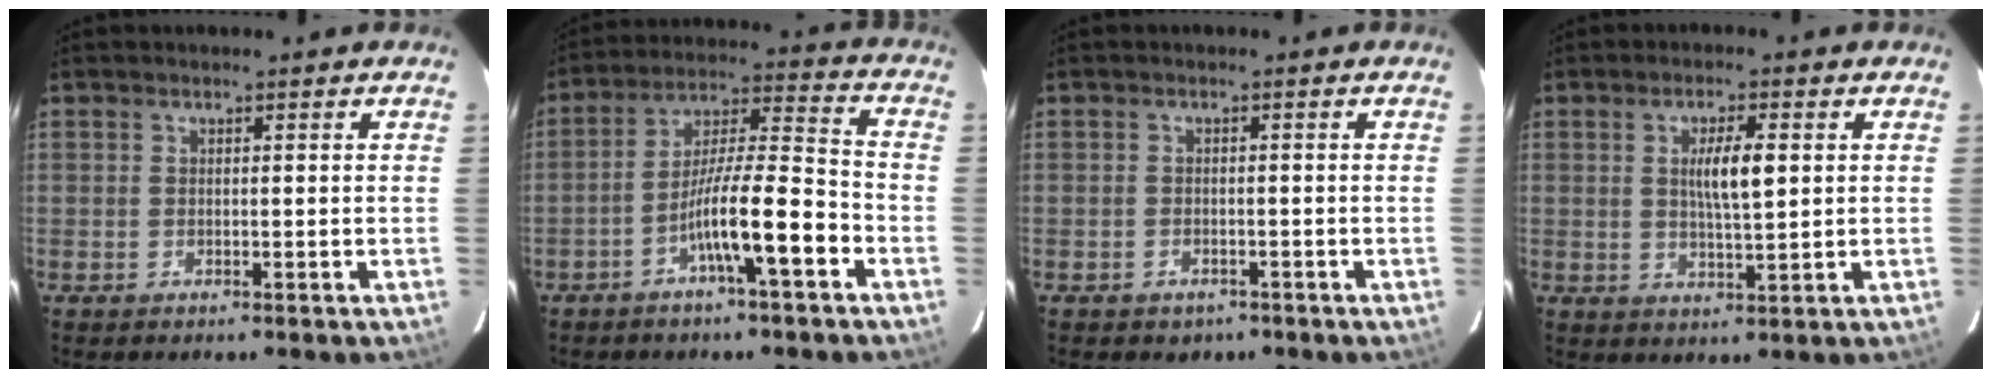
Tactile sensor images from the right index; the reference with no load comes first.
{"total": 11.4, "force": [-5.2, 0.7, 10.1], "torque": [-0.177, 0.016, -0.089]}
{"total": 2.1, "force": [-1.4, 1.5, 0.4], "torque": [-0.009, 0.005, -0.012]}
{"total": 5.6, "force": [1.1, 0.9, 5.4], "torque": [-0.095, 0.001, 0.022]}